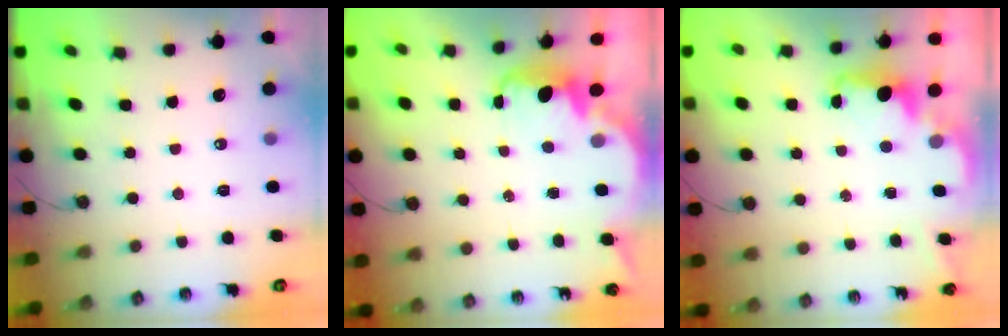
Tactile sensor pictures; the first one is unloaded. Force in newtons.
{"total": 2.7, "press": 2.7, "slide": 0.4}
{"total": 1.4, "press": 1.3, "slide": 0.6}